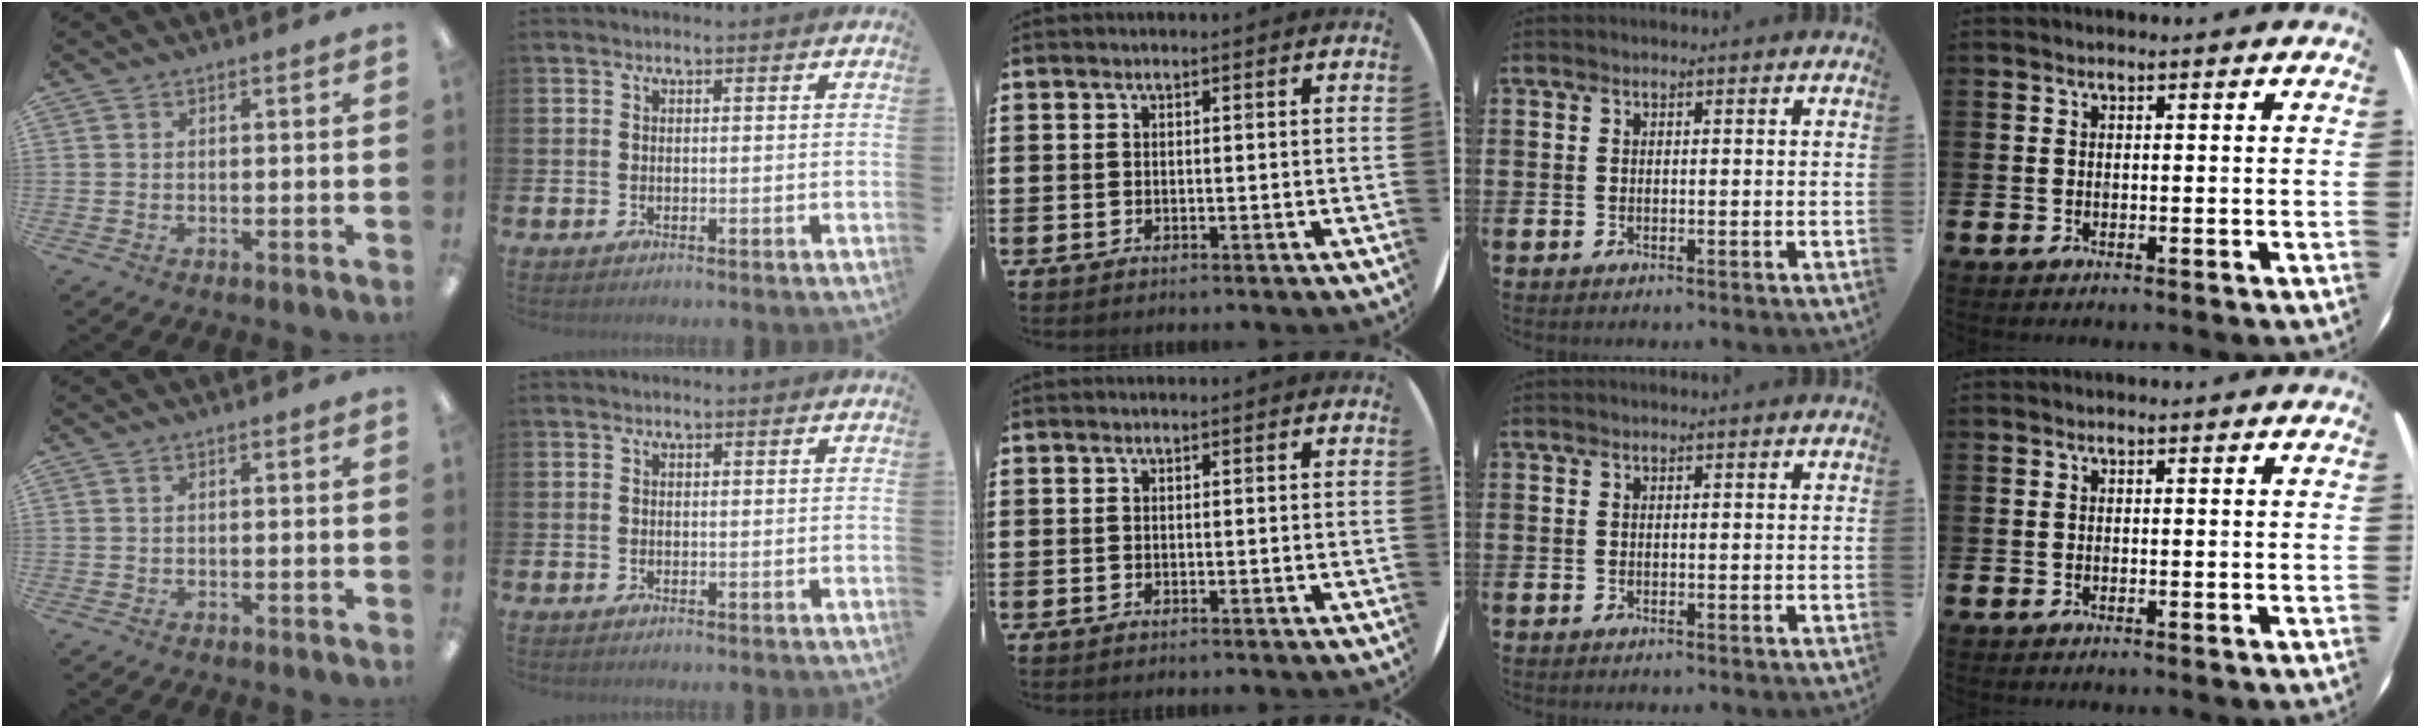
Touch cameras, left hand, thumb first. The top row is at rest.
{}